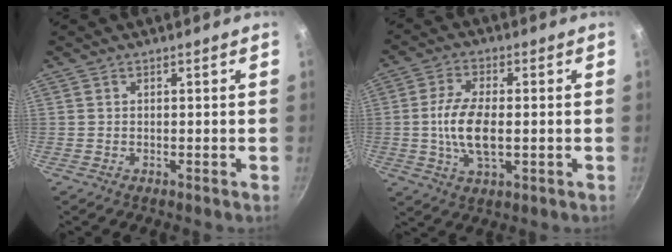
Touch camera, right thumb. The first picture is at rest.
{"total": 9.8, "force": [-0.7, 4.5, 8.7], "torque": [-0.172, 0.004, -0.017]}